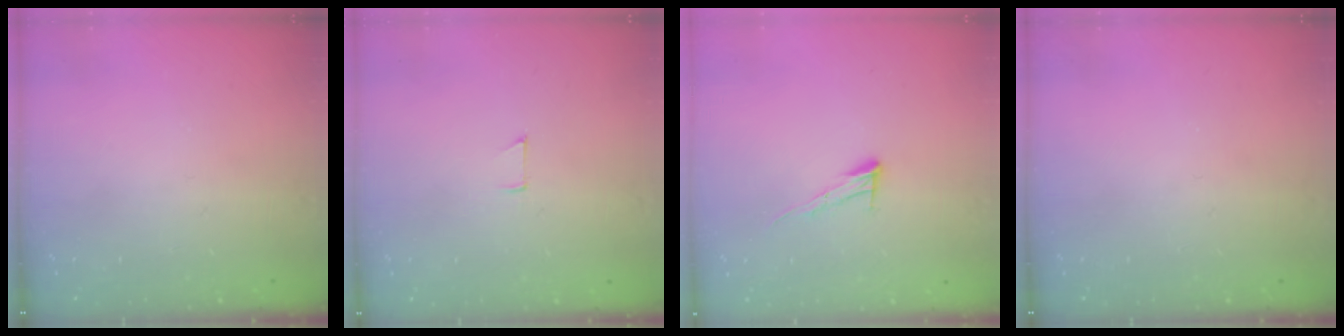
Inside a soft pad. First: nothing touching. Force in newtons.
{"total": 4.1, "press": 4.1, "slide": 0.3}
{"total": 8.4, "press": 8.4, "slide": 0.4}
{"total": 0.0}